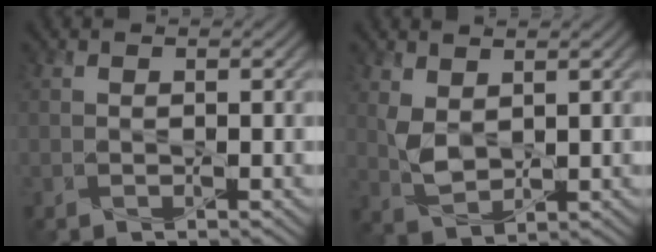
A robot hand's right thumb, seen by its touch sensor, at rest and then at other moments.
{"total": 3.6, "force": [1.4, 2.1, 2.5], "torque": [-0.067, -0.005, 0.033]}